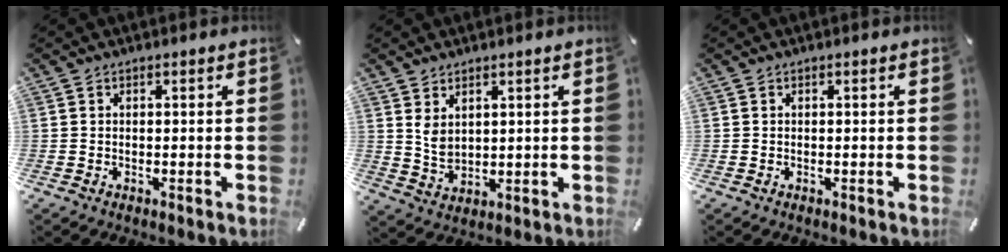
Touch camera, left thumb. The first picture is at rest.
{"total": 4.4, "force": [2.4, 2.8, 2.4], "torque": [-0.065, -0.012, 0.042]}
{"total": 0.0}